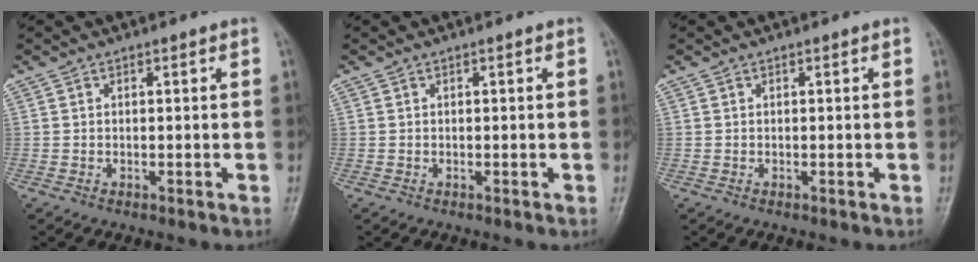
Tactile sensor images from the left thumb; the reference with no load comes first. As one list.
[{"total": 0.0}, {"total": 0.0}]